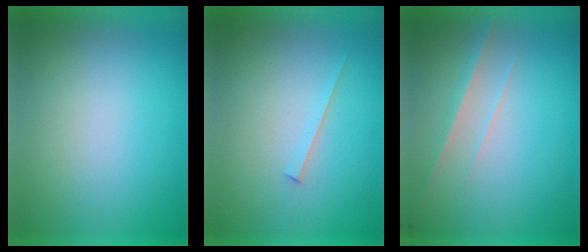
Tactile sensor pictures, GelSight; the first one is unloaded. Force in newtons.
{"total": 1.5}
{"total": 2.9}